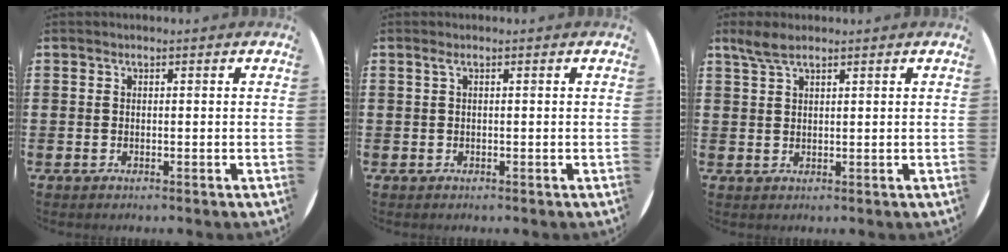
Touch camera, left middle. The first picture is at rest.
{"total": 0.5, "force": [0.0, -0.1, 0.5], "torque": [-0.007, -0.001, 0.000]}
{"total": 2.7, "force": [2.1, 0.6, 1.5], "torque": [-0.034, 0.004, 0.039]}